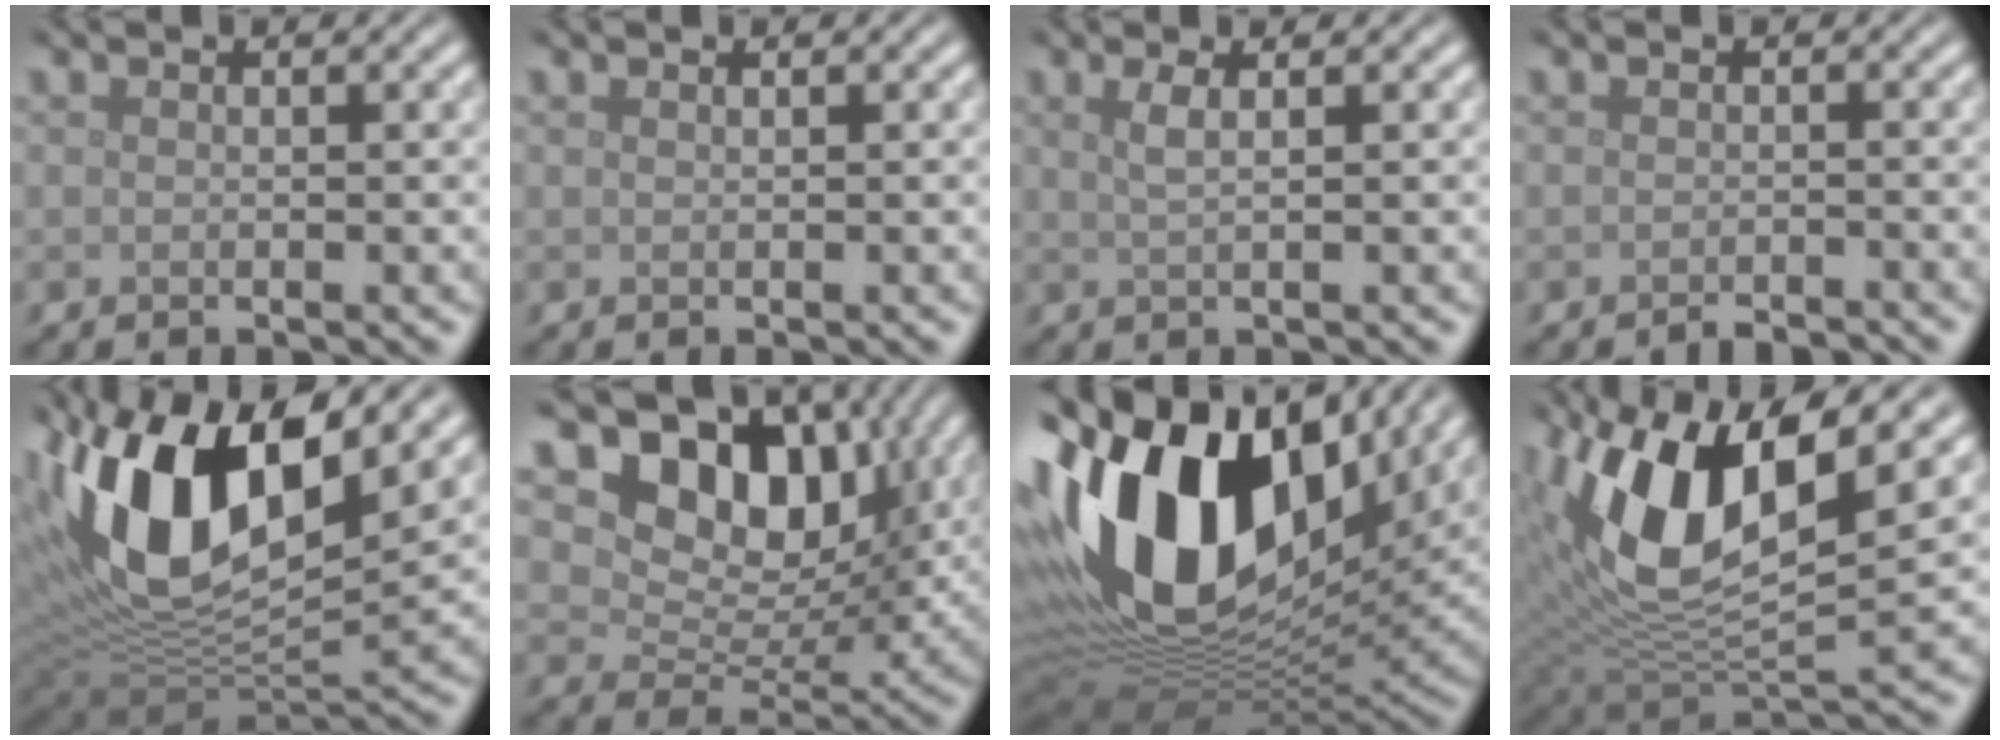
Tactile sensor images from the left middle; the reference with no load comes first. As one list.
[{"total": 0.0}, {"total": 1.9, "force": [0.6, 0.7, 1.7], "torque": [-0.026, 0.001, 0.004]}, {"total": 1.3, "force": [-1.2, 0.1, 0.4], "torque": [-0.003, 0.001, -0.021]}, {"total": 15.0, "force": [5.0, 7.1, 12.2], "torque": [-0.233, 0.003, 0.090]}, {"total": 10.7, "force": [4.6, 7.1, 6.5], "torque": [-0.102, -0.006, 0.077]}, {"total": 18.9, "force": [4.7, 11.5, 14.2], "torque": [-0.318, 0.003, 0.084]}, {"total": 11.7, "force": [4.4, 4.9, 9.7], "torque": [-0.200, 0.001, 0.081]}]